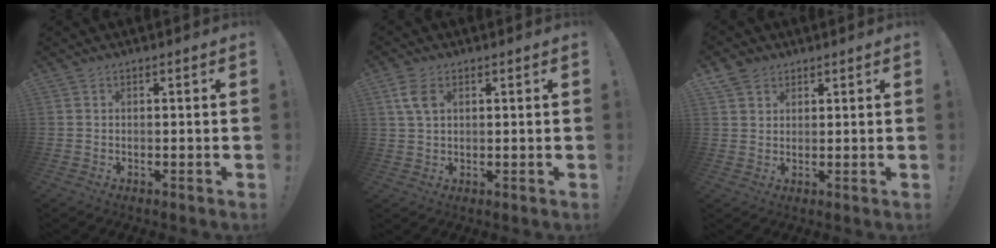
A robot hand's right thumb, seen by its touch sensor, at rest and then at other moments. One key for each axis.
{"total": 5.4, "fx": 2.1, "fy": 3.1, "fz": 3.8, "tx": -0.068, "ty": -0.006, "tz": 0.037}
{"total": 4.4, "fx": 2.9, "fy": 3.2, "fz": 0.9, "tx": -0.006, "ty": -0.015, "tz": 0.054}